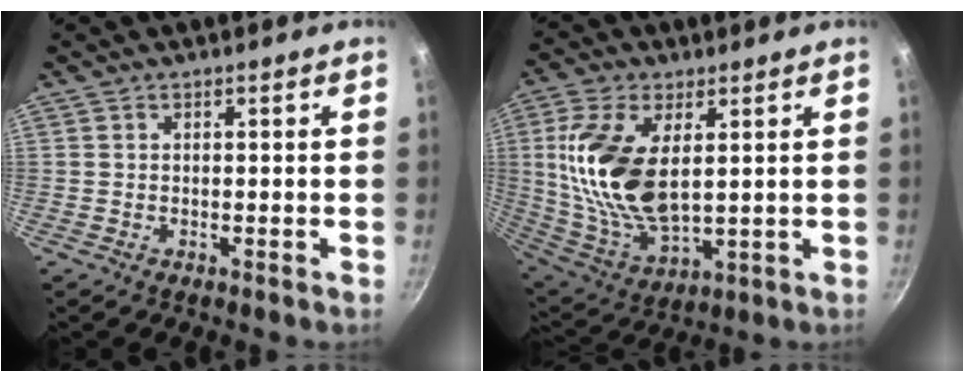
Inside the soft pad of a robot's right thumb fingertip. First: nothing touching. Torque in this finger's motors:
{"motor_torque": [1.38, 1.70, 2.10, 0.32, 0.63]}